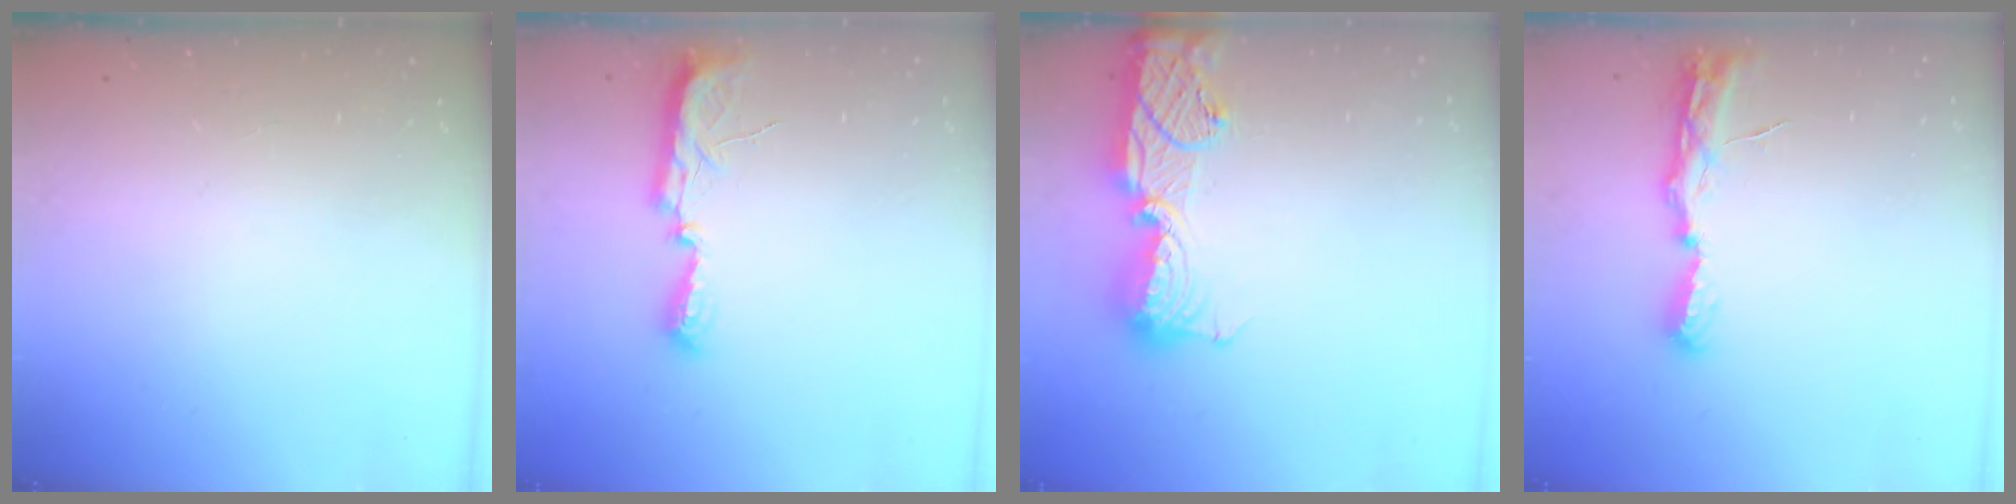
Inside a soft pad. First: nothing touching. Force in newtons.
{"total": 7.7, "press": 7.7, "slide": 0.8}
{"total": 17.0, "press": 16.3, "slide": 4.7}
{"total": 8.0, "press": 8.0, "slide": 0.8}